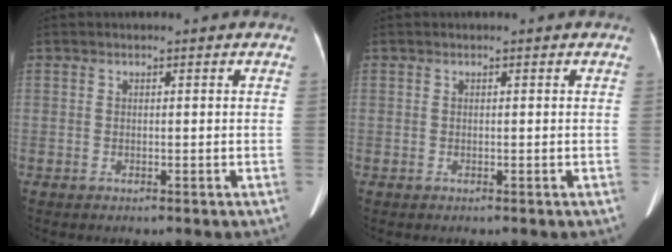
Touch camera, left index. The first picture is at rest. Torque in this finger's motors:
{"motor_torque": [-0.01, 0.02, 0.00, 0.00]}